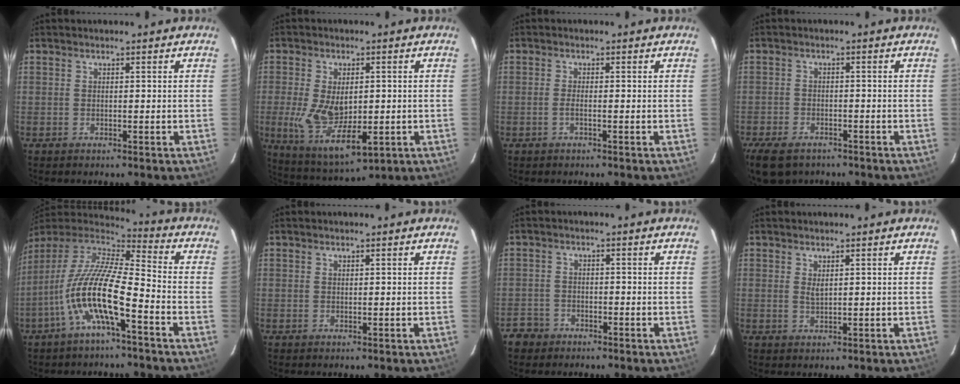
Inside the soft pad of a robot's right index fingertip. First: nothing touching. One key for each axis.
{"total": 12.8, "fx": -1.8, "fy": 6.6, "fz": 10.9, "tx": -0.224, "ty": -0.025, "tz": -0.018}
{"total": 1.1, "fx": -0.5, "fy": -0.1, "fz": 0.9, "tx": -0.017, "ty": 0.002, "tz": -0.011}
{"total": 9.4, "fx": -6.8, "fy": 5.0, "fz": 4.2, "tx": -0.112, "ty": -0.017, "tz": -0.119}
{"total": 15.3, "fx": -5.9, "fy": 3.1, "fz": 13.7, "tx": -0.254, "ty": -0.007, "tz": -0.119}
{"total": 0.0}
{"total": 4.9, "fx": -3.1, "fy": 3.7, "fz": 0.6, "tx": -0.026, "ty": 0.017, "tz": -0.056}
{"total": 1.3, "fx": 0.6, "fy": 0.5, "fz": 1.1, "tx": -0.020, "ty": 0.000, "tz": 0.013}